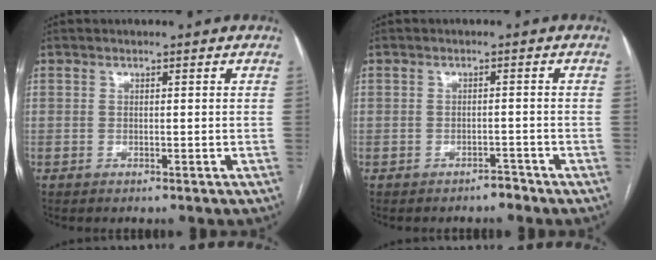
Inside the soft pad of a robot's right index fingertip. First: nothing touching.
{"total": 1.6, "force": [-1.4, 0.5, 0.4], "torque": [-0.004, 0.001, -0.020]}